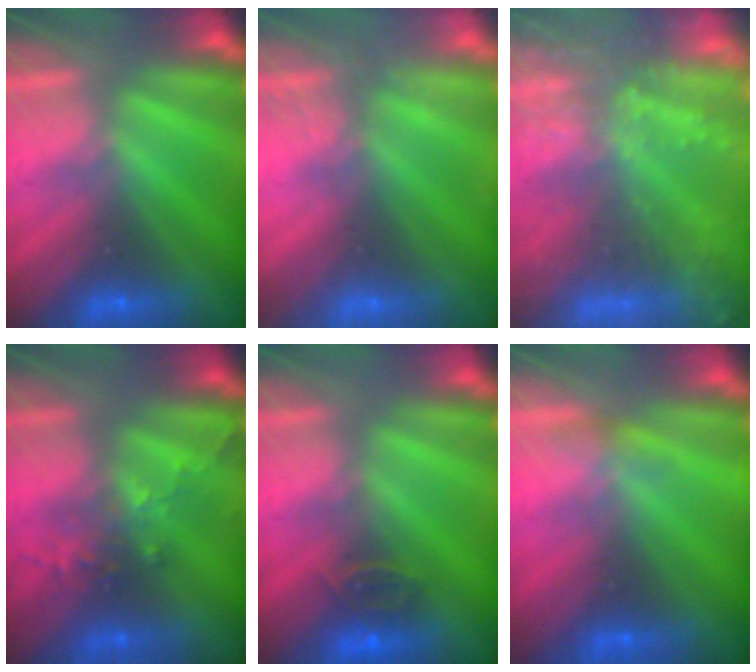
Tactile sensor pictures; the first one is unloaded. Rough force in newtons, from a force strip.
{"total": 2.7}
{"total": 7.1}
{"total": 2.8}
{"total": 2.5}
{"total": 3.3}